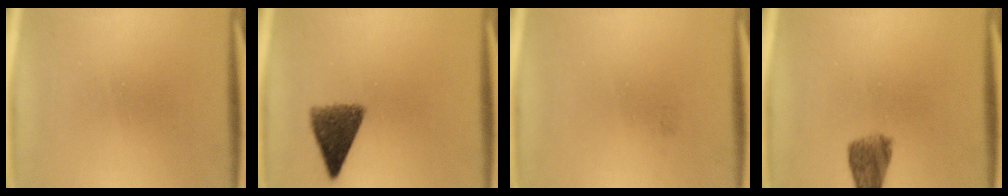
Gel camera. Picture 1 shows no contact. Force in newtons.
{"total": 7.0}
{"total": 0.7}
{"total": 5.6}